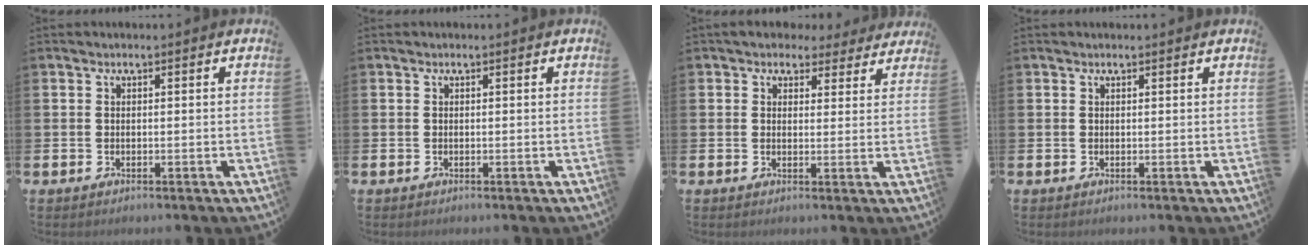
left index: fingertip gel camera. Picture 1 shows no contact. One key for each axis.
{"total": 0.0}
{"total": 4.1, "fx": 3.5, "fy": 2.0, "fz": 0.5, "tx": -0.012, "ty": -0.019, "tz": 0.060}
{"total": 0.0}